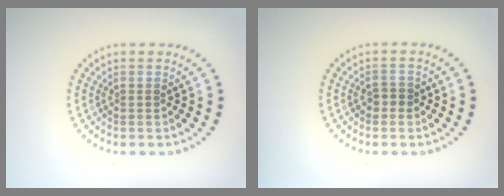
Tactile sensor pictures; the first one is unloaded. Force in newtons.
{"total": 1.1, "press": 1.0, "slide": 0.4}